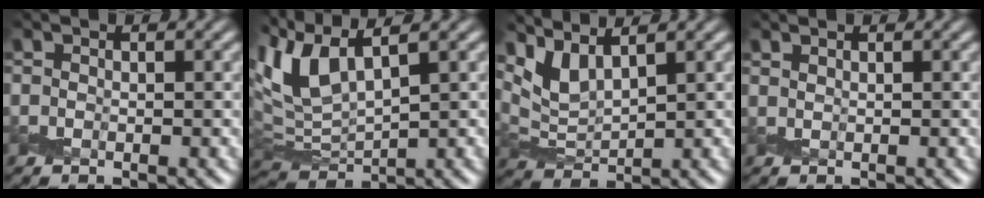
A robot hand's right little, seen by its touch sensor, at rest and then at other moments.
{"total": 5.2, "force": [2.9, 1.5, 4.0], "torque": [-0.105, 0.011, 0.059]}
{"total": 3.0, "force": [2.4, 0.7, 1.6], "torque": [-0.041, -0.008, 0.051]}
{"total": 0.7, "force": [0.7, -0.1, -0.1], "torque": [-0.002, 0.000, 0.017]}